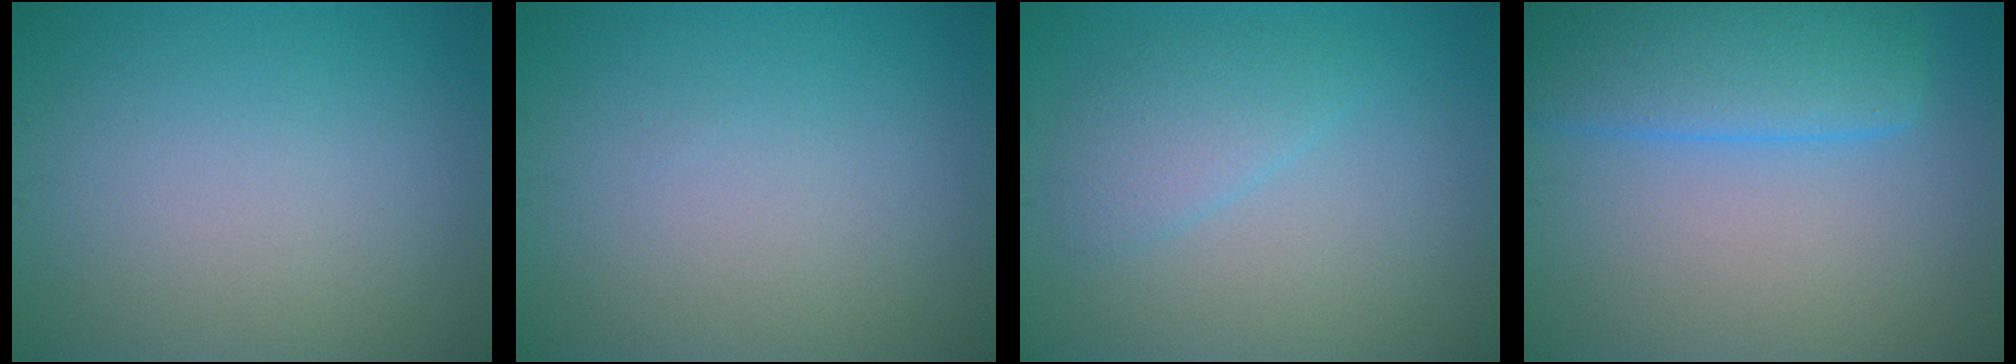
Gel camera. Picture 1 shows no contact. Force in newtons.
{"total": 0.0}
{"total": 2.5, "press": 2.5, "slide": 0.2}
{"total": 6.6, "press": 6.6, "slide": 0.4}